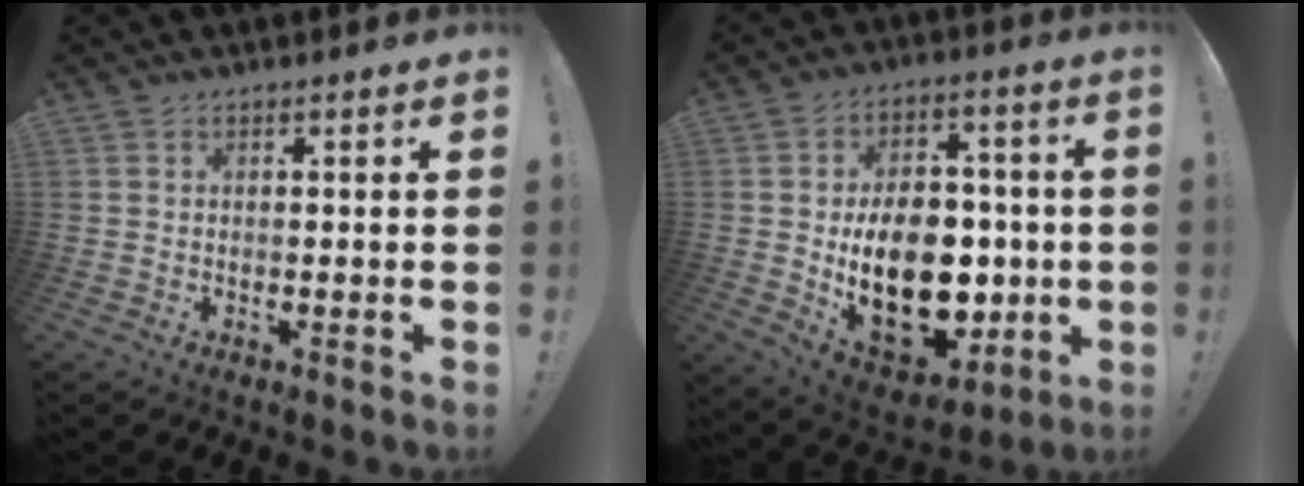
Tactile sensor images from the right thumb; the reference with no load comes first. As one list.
[{"total": 22.4, "force": [-1.8, 15.3, 16.3], "torque": [-0.261, -0.008, -0.009]}]